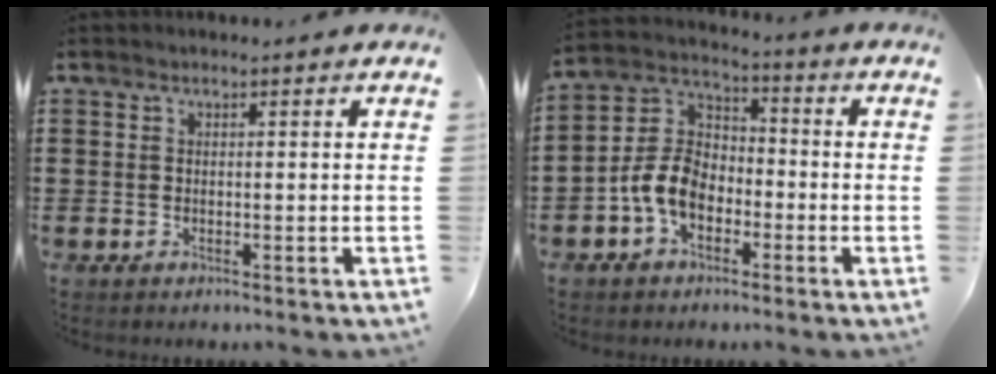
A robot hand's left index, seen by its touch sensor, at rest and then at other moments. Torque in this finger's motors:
{"motor_torque": [1.71, 0.43, 0.46, 0.17]}